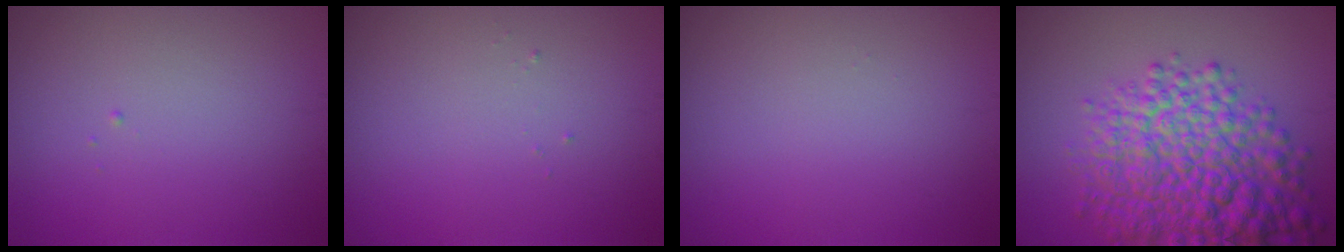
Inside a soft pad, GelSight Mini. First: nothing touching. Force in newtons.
{"total": 0.0}
{"total": 0.0}
{"total": 9.7, "press": 9.7, "slide": 0.4}